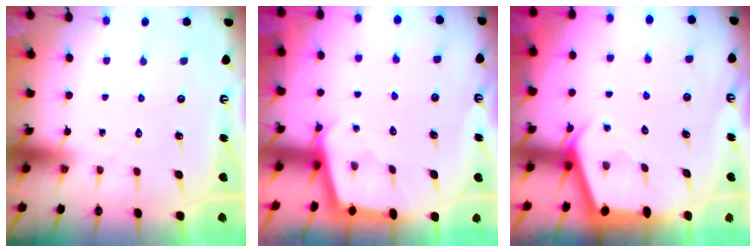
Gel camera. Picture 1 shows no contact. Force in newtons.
{"total": 2.5, "press": 2.4, "slide": 0.3}
{"total": 2.8, "press": 2.8, "slide": 0.4}